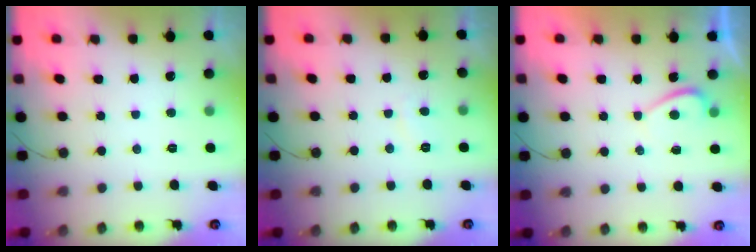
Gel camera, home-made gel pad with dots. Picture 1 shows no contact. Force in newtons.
{"total": 1.6, "press": 1.5, "slide": 0.6}
{"total": 0.7, "press": 0.5, "slide": 0.5}